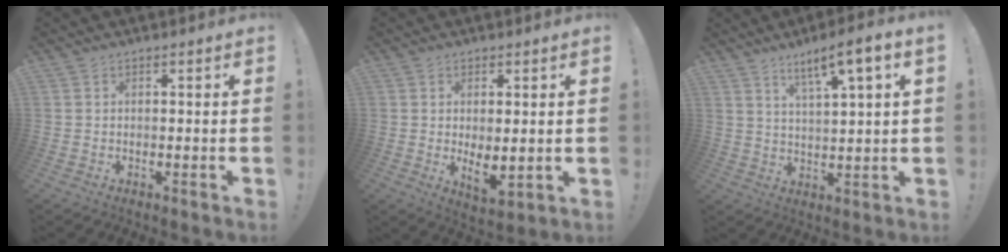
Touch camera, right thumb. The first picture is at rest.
{"total": 5.9, "force": [1.0, 2.2, 5.4], "torque": [-0.074, -0.021, 0.021]}
{"total": 7.6, "force": [4.7, 0.6, 5.9], "torque": [-0.089, -0.028, 0.074]}